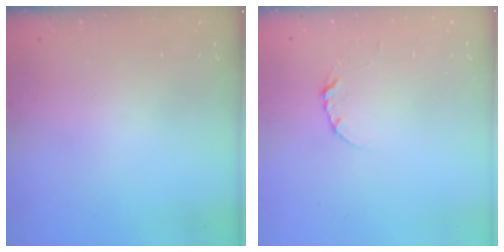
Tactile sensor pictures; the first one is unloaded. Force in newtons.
{"total": 3.7, "press": 3.7, "slide": 0.4}